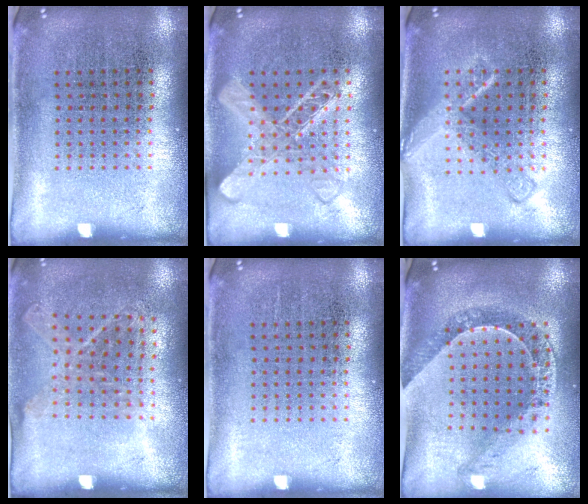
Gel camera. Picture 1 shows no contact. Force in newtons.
{"total": 2.9, "press": 2.9, "slide": 0.5}
{"total": 2.2, "press": 2.2, "slide": 0.3}
{"total": 1.1, "press": 1.0, "slide": 0.5}
{"total": 0.0}
{"total": 1.2, "press": 1.1, "slide": 0.3}